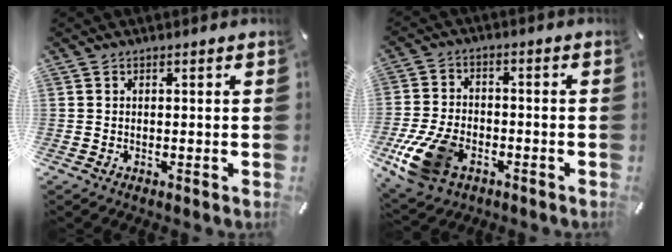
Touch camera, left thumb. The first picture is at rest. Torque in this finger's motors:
{"motor_torque": [1.24, 3.08, 0.76, 0.29, 0.17]}